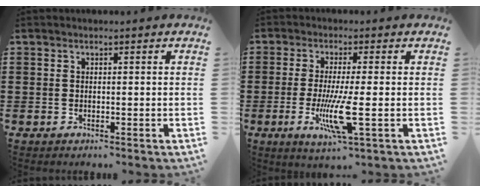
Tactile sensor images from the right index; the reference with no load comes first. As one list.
[{"total": 7.8, "force": [-1.9, 0.6, 7.5], "torque": [-0.151, -0.023, -0.038]}]